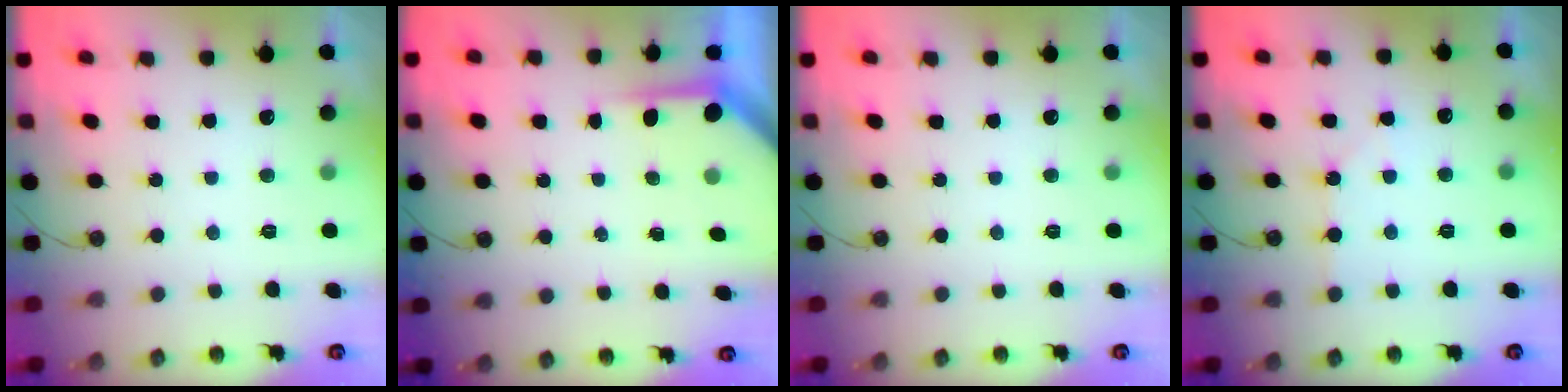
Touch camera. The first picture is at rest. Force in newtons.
{"total": 3.9, "press": 3.9, "slide": 0.4}
{"total": 0.0}
{"total": 5.1, "press": 5.0, "slide": 0.8}